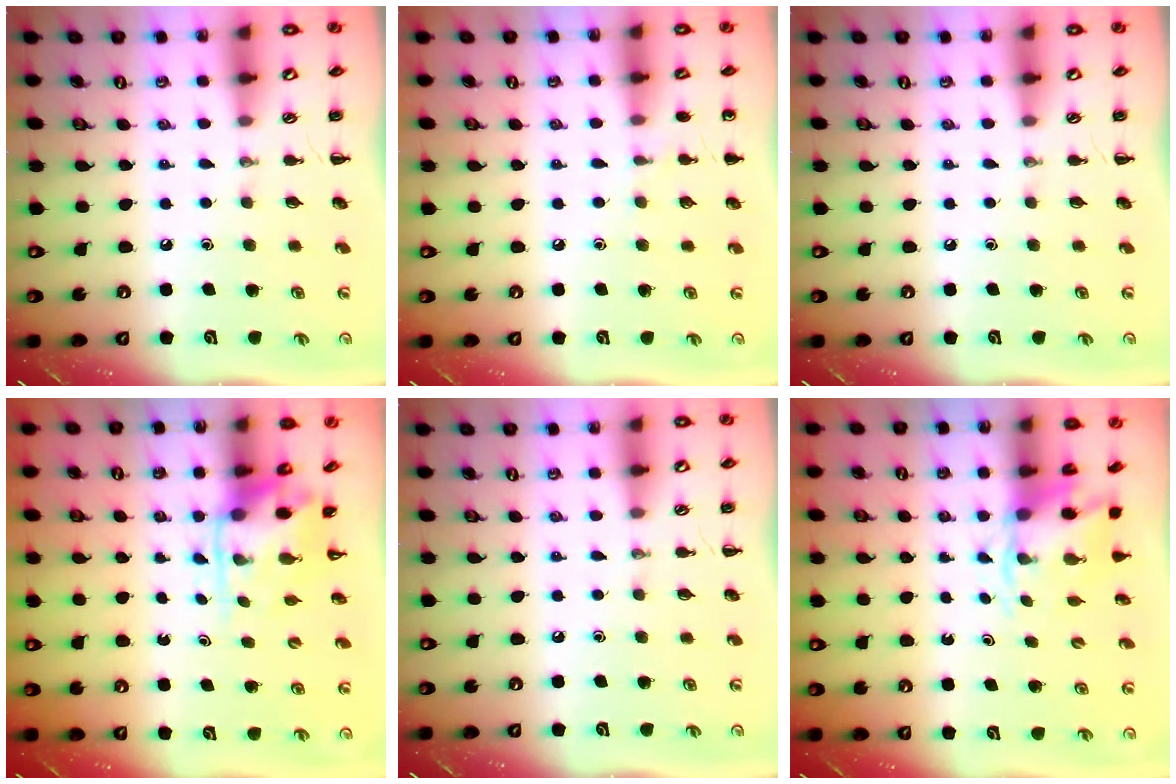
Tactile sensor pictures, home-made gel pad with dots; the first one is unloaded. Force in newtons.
{"total": 4.8, "press": 4.6, "slide": 1.6}
{"total": 0.0}
{"total": 3.5, "press": 3.4, "slide": 0.8}
{"total": 0.0}
{"total": 5.1, "press": 5.1, "slide": 0.5}